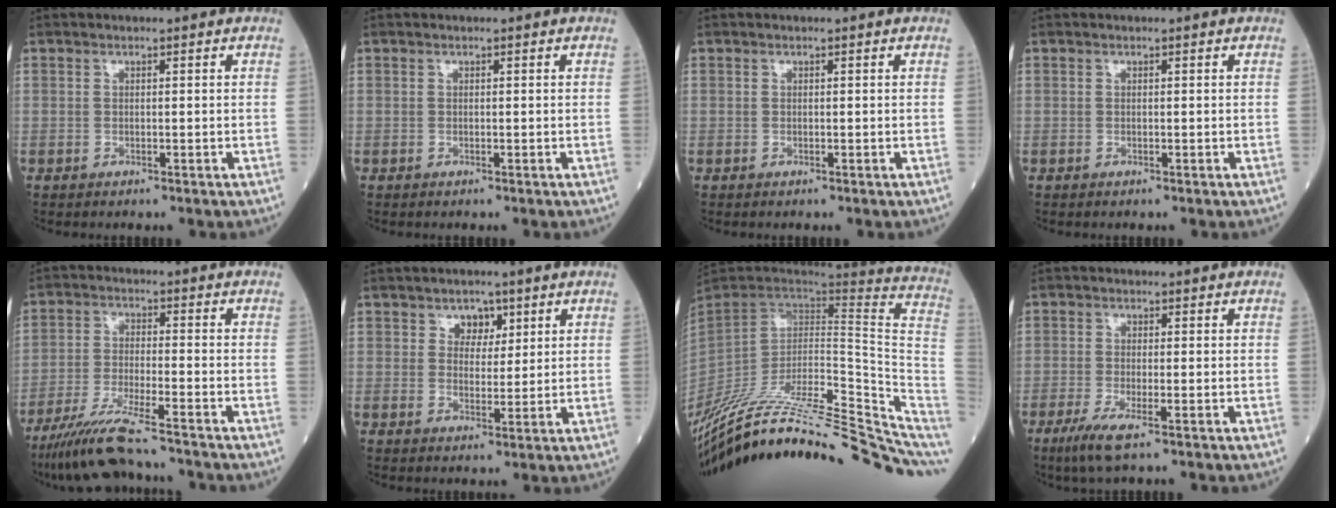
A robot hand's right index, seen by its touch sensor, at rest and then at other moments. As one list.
[{"total": 0.0}, {"total": 0.0}, {"total": 0.0}, {"total": 10.0, "force": [-8.4, 0.2, 5.4], "torque": [-0.101, -0.032, -0.149]}, {"total": 3.5, "force": [1.9, 2.5, 1.4], "torque": [-0.014, 0.003, 0.030]}, {"total": 34.5, "force": [-29.6, 3.7, 17.4], "torque": [-0.203, -0.033, -0.430]}, {"total": 4.6, "force": [-2.5, 0.5, 3.8], "torque": [-0.081, -0.015, -0.049]}]